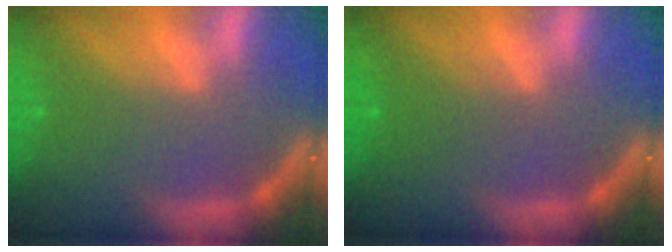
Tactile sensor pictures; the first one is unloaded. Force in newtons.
{"total": 2.0}